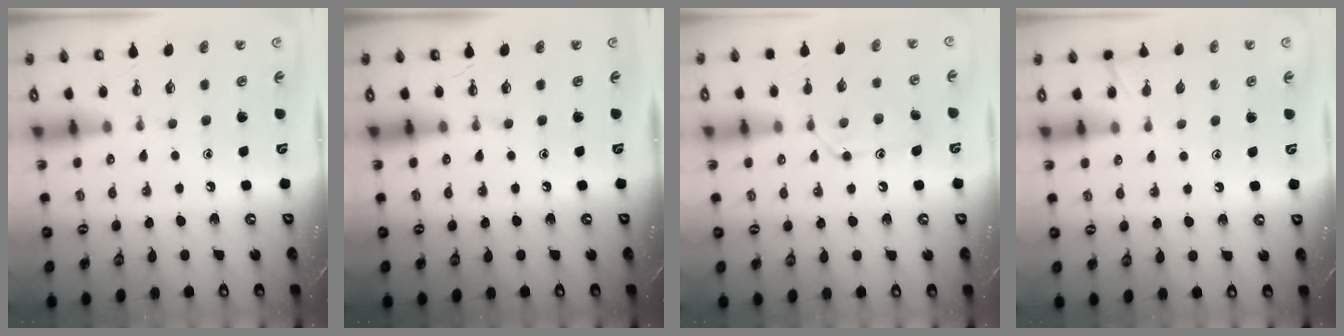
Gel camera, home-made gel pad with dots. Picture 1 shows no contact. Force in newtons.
{"total": 0.0}
{"total": 12.7, "press": 12.6, "slide": 1.1}
{"total": 5.7, "press": 5.7, "slide": 0.5}